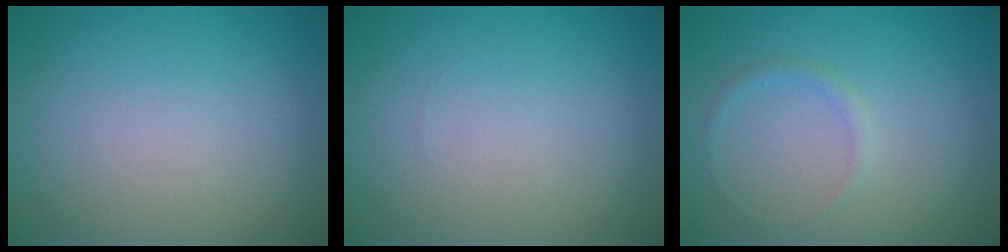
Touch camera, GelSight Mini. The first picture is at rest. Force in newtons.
{"total": 0.0}
{"total": 0.9, "press": 0.8, "slide": 0.1}